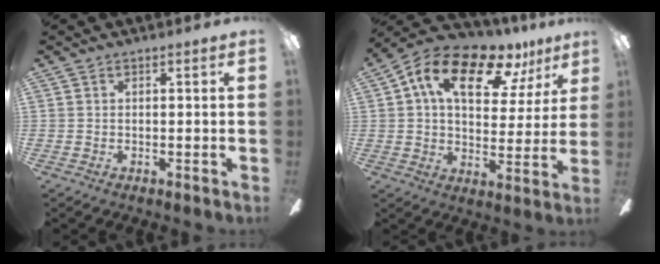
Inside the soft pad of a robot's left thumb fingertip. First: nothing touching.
{"total": 16.3, "force": [9.4, 8.3, 10.4], "torque": [-0.184, -0.038, 0.163]}